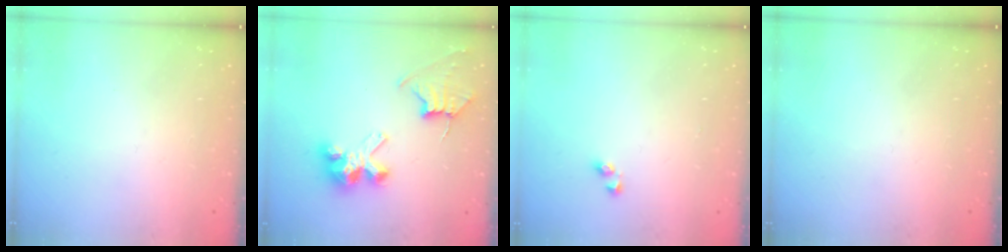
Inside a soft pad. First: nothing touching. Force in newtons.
{"total": 8.4, "press": 8.3, "slide": 0.7}
{"total": 2.9, "press": 2.7, "slide": 1.1}
{"total": 0.0}